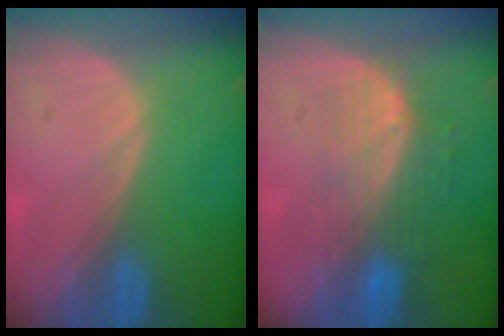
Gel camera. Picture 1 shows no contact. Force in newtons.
{"total": 7.7, "press": 6.9, "slide": 3.5}